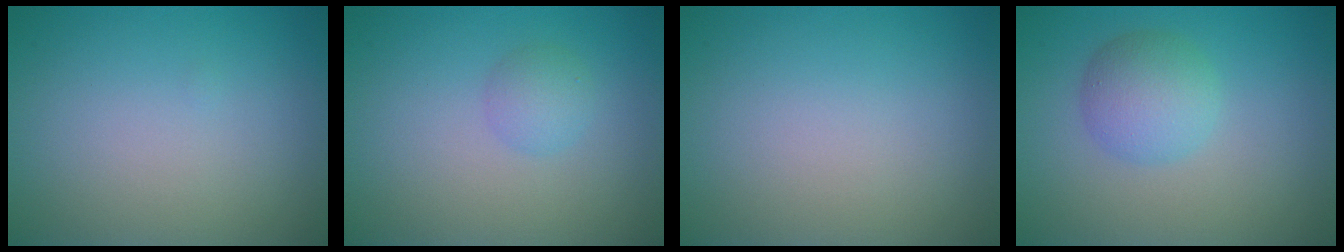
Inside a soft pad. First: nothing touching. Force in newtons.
{"total": 1.7, "press": 1.7, "slide": 0.1}
{"total": 0.0}
{"total": 3.5, "press": 3.5, "slide": 0.1}